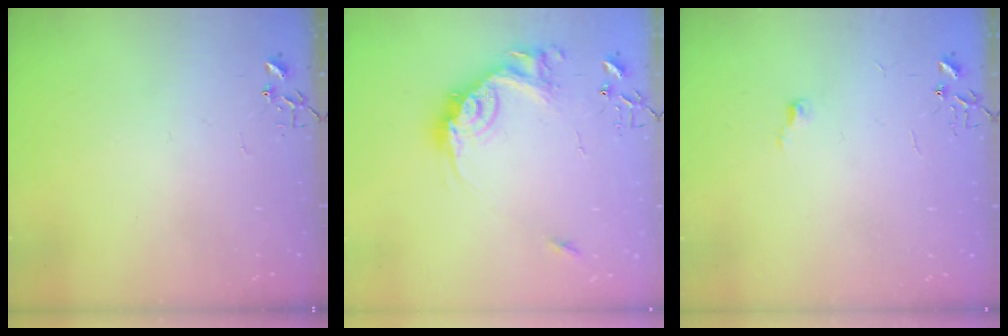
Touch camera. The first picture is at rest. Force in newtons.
{"total": 16.6, "press": 16.6, "slide": 0.9}
{"total": 3.4, "press": 3.4, "slide": 0.5}